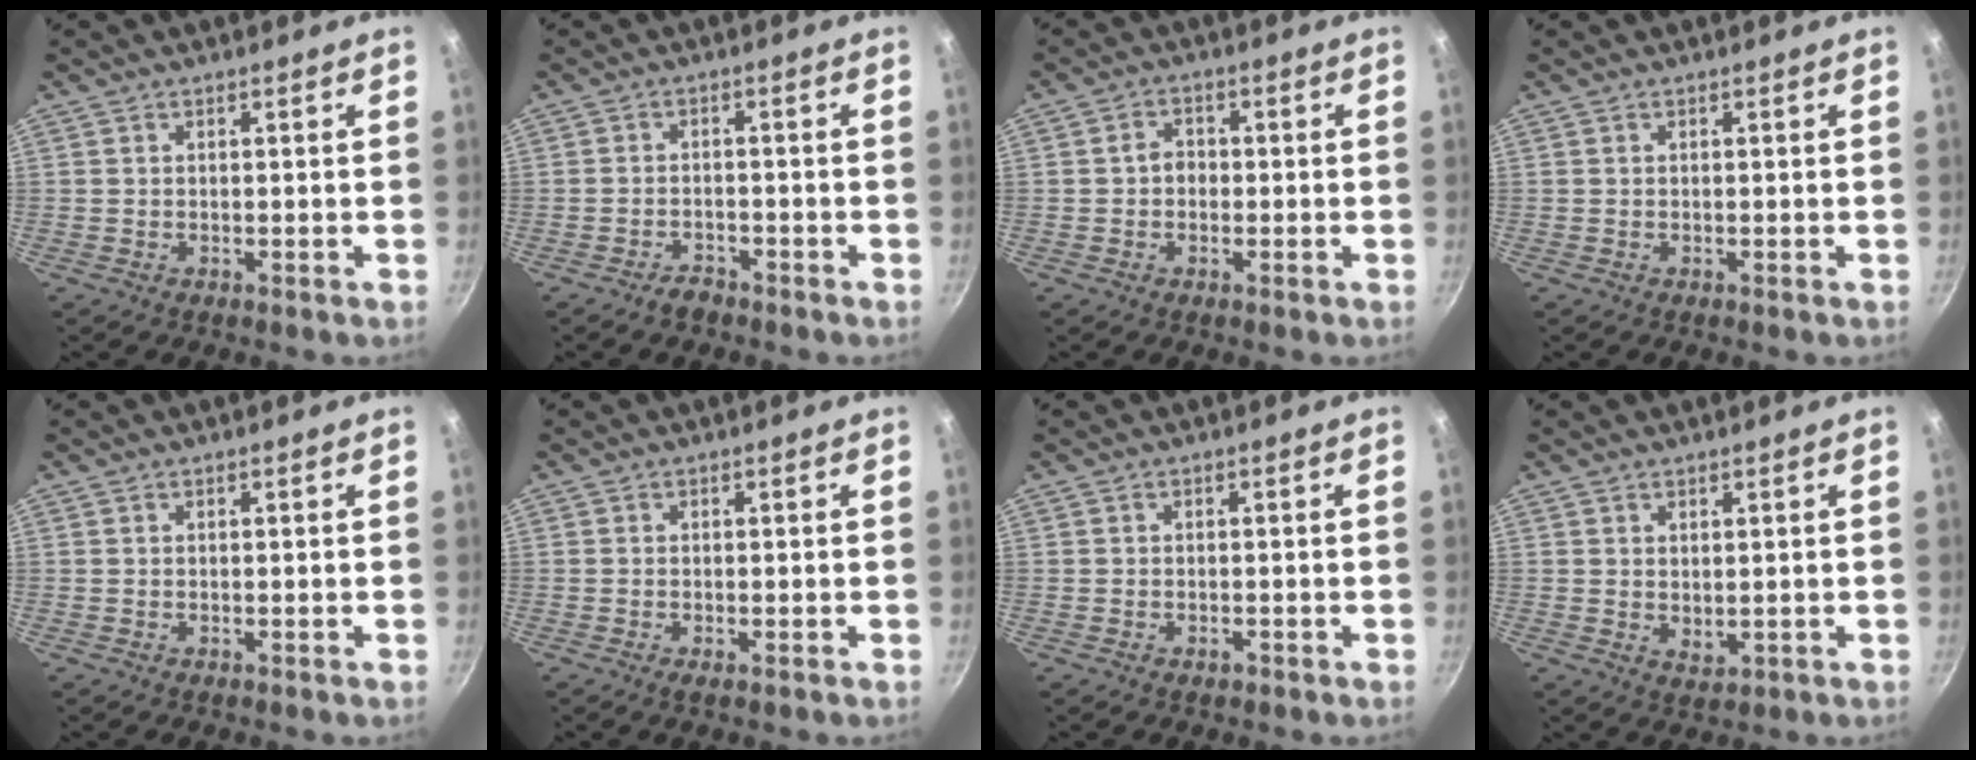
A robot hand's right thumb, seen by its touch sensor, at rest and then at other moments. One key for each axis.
{"total": 2.7, "fx": -2.2, "fy": 1.2, "fz": 0.8, "tx": -0.004, "ty": 0.027, "tz": -0.033}
{"total": 2.9, "fx": -0.4, "fy": 2.4, "fz": 1.5, "tx": -0.008, "ty": 0.013, "tz": -0.009}
{"total": 0.0}
{"total": 0.0}
{"total": 0.9, "fx": -0.5, "fy": 0.2, "fz": 0.8, "tx": -0.016, "ty": -0.002, "tz": -0.011}
{"total": 1.0, "fx": -0.6, "fy": 0.6, "fz": 0.5, "tx": -0.007, "ty": 0.004, "tz": -0.009}
{"total": 2.4, "fx": 0.9, "fy": 1.5, "fz": 1.6, "tx": -0.021, "ty": -0.014, "tz": 0.016}